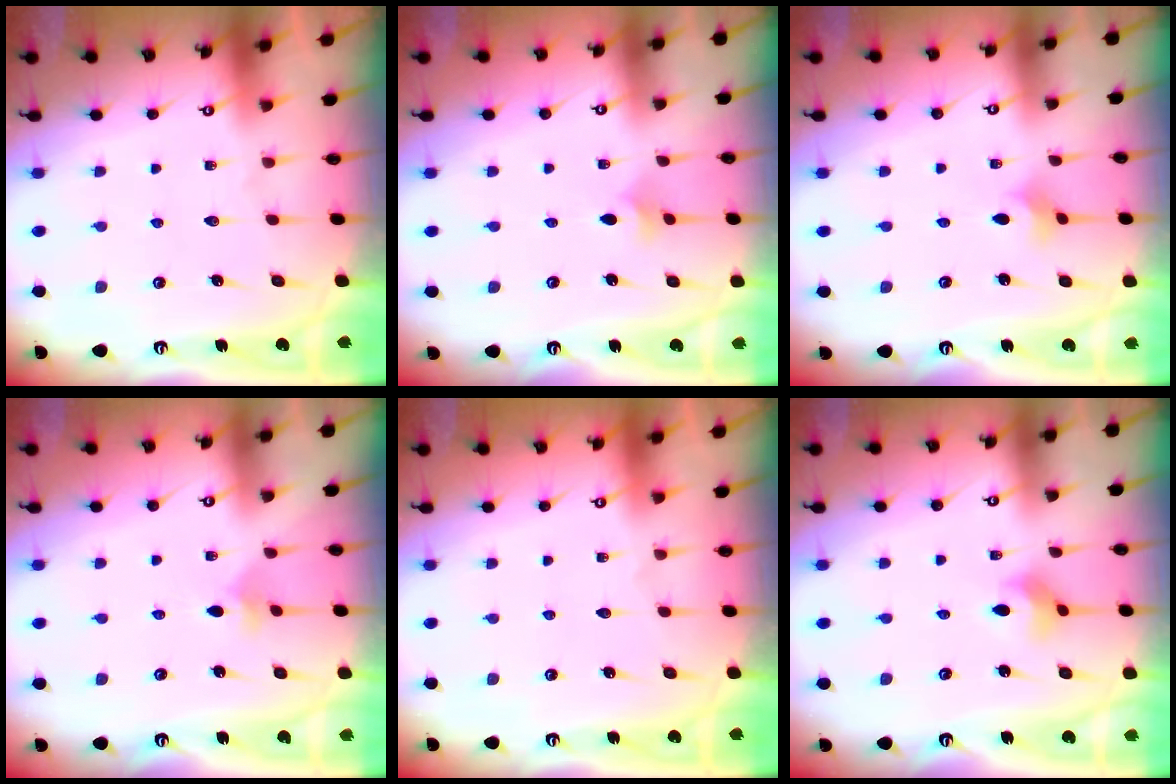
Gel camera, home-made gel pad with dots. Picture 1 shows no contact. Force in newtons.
{"total": 2.9, "press": 2.8, "slide": 0.7}
{"total": 2.5, "press": 2.5, "slide": 0.4}
{"total": 3.7, "press": 3.7, "slide": 0.6}
{"total": 0.0}
{"total": 3.2, "press": 3.2, "slide": 0.5}